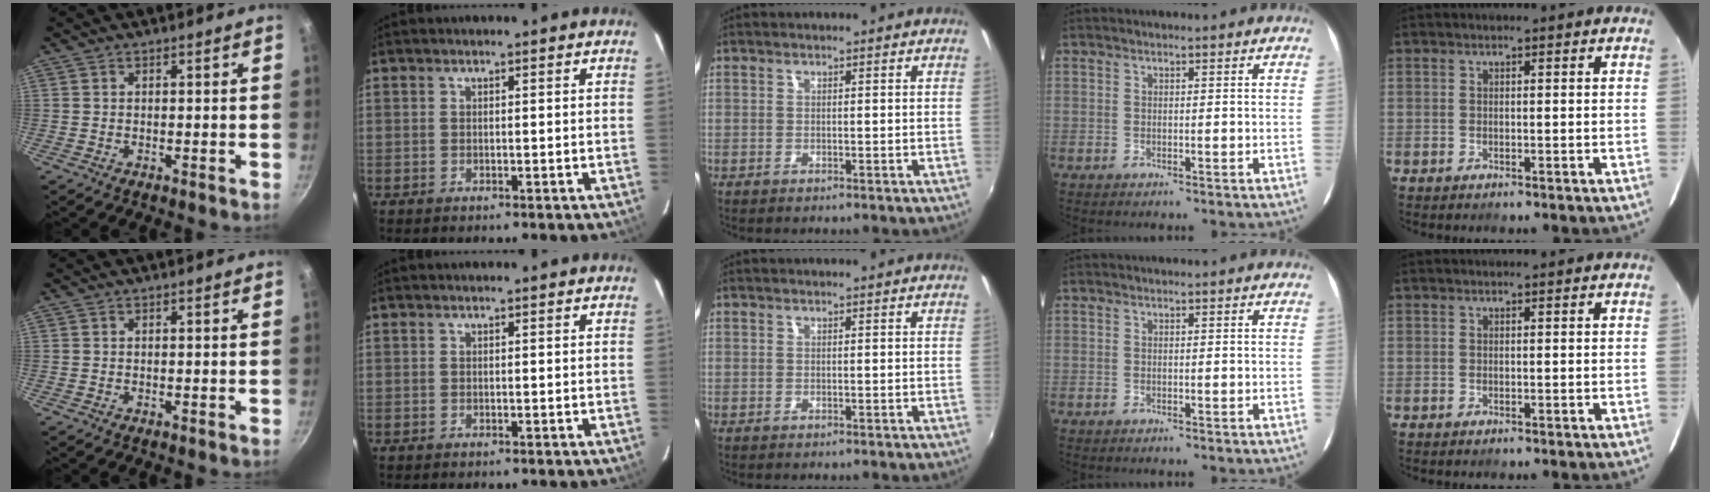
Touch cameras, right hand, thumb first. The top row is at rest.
{}